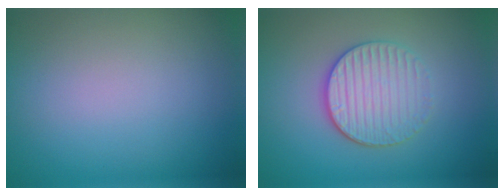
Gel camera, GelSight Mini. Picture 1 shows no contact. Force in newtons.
{"total": 3.8, "press": 3.4, "slide": 1.9}